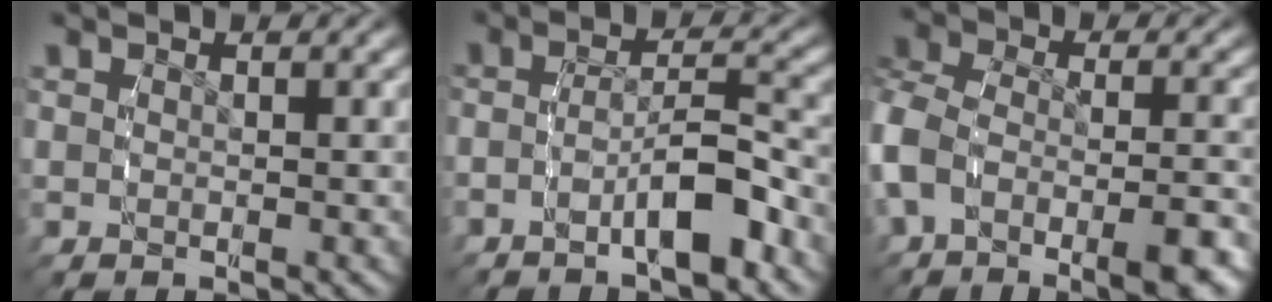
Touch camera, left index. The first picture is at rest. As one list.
[{"total": 4.4, "force": [-3.2, 1.3, 2.8], "torque": [-0.049, -0.001, -0.052]}, {"total": 7.3, "force": [-3.0, 4.7, 4.7], "torque": [-0.113, -0.021, -0.044]}]